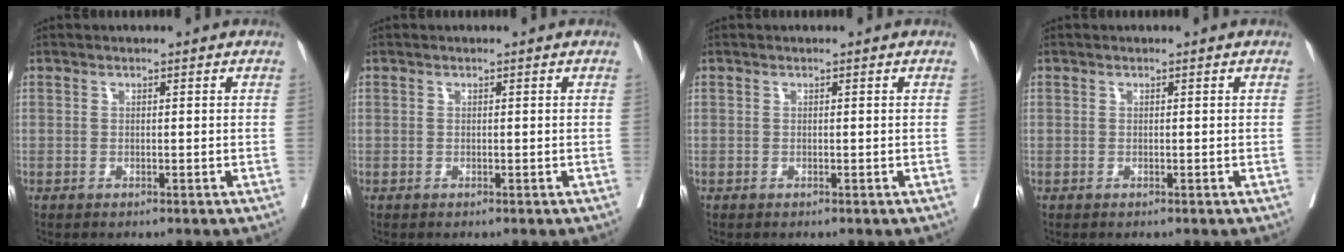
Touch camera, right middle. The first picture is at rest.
{"total": 0.0}
{"total": 0.0}
{"total": 0.0}